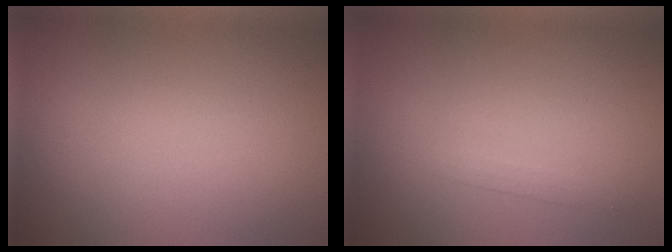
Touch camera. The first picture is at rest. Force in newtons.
{"total": 1.1, "press": 1.1, "slide": 0.0}